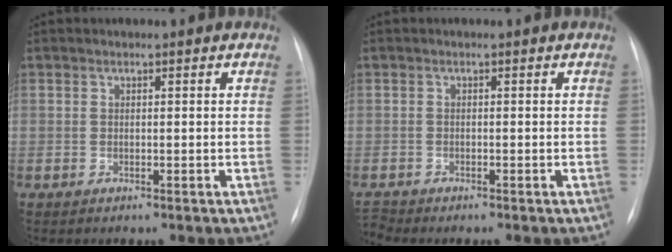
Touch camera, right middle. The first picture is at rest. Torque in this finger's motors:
{"motor_torque": [-0.14, -0.11, -0.06, -0.01]}